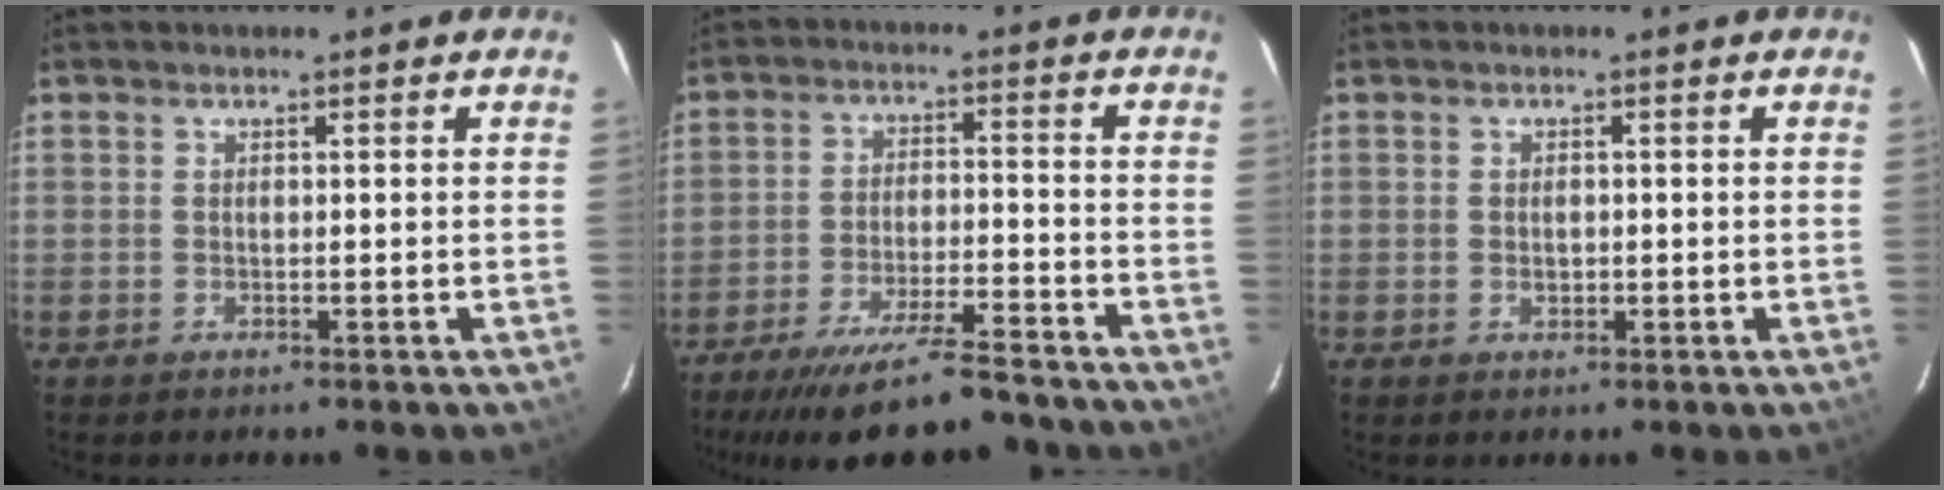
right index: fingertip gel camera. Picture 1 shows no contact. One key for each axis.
{"total": 18.0, "fx": -15.6, "fy": 2.8, "fz": 8.4, "tx": -0.160, "ty": -0.017, "tz": -0.229}
{"total": 1.2, "fx": -0.2, "fy": 0.9, "fz": 0.8, "tx": -0.013, "ty": 0.002, "tz": -0.003}